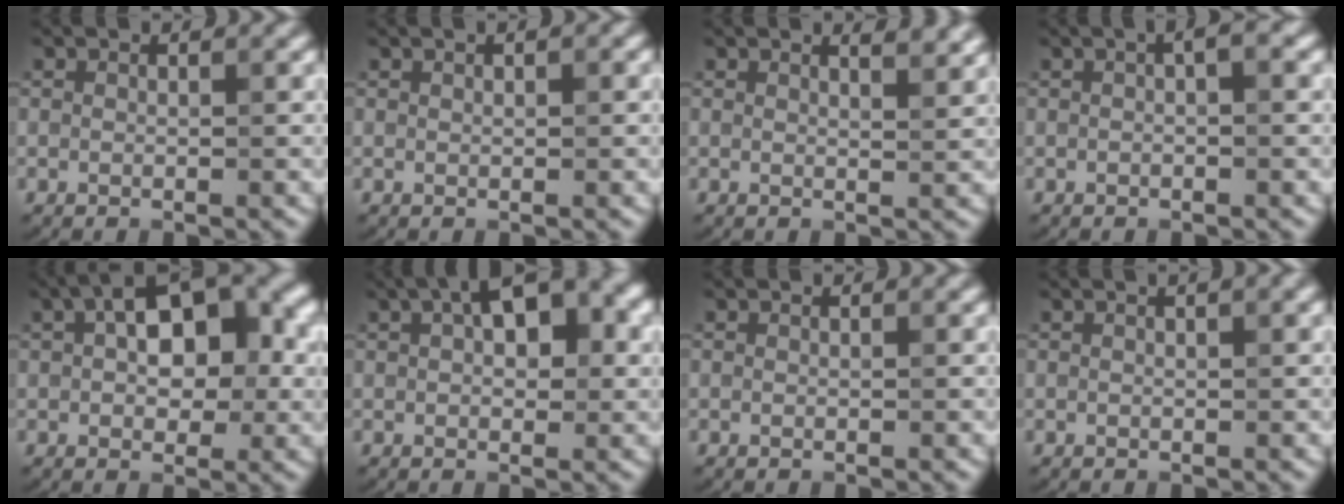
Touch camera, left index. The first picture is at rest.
{"total": 0.7, "force": [0.3, 0.2, 0.5], "torque": [-0.007, 0.003, 0.005]}
{"total": 2.4, "force": [1.9, 0.7, 1.2], "torque": [-0.006, 0.002, 0.018]}
{"total": 1.4, "force": [0.2, 0.2, 1.3], "torque": [-0.024, 0.006, 0.004]}
{"total": 9.8, "force": [2.8, 5.3, 7.7], "torque": [-0.106, 0.022, 0.033]}
{"total": 6.6, "force": [2.4, 3.3, 5.2], "torque": [-0.078, 0.016, 0.029]}
{"total": 0.0}
{"total": 1.6, "force": [0.7, 0.3, 1.4], "torque": [-0.021, 0.004, 0.005]}